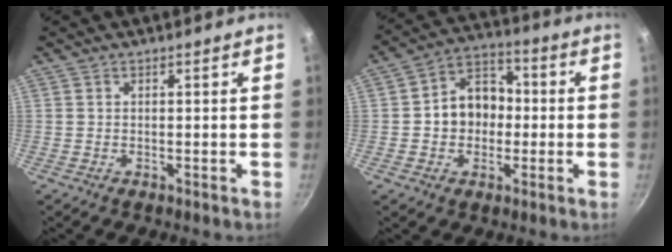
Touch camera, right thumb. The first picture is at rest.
{"total": 10.9, "force": [-0.5, 8.8, 6.5], "torque": [-0.055, 0.026, -0.022]}